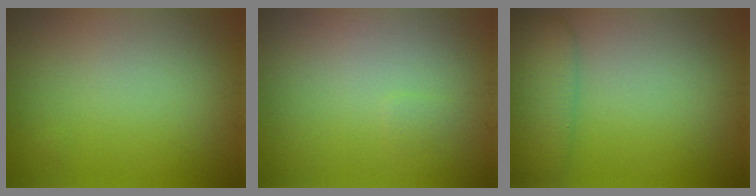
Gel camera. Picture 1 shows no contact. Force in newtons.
{"total": 0.5, "press": 0.5, "slide": 0.1}
{"total": 3.8, "press": 3.8, "slide": 0.1}